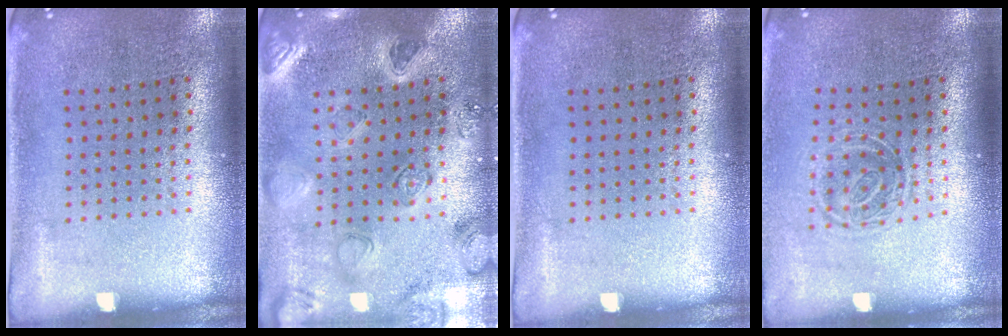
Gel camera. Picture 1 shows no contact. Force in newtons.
{"total": 2.3, "press": 2.3, "slide": 0.2}
{"total": 0.0}
{"total": 1.3, "press": 1.0, "slide": 0.8}